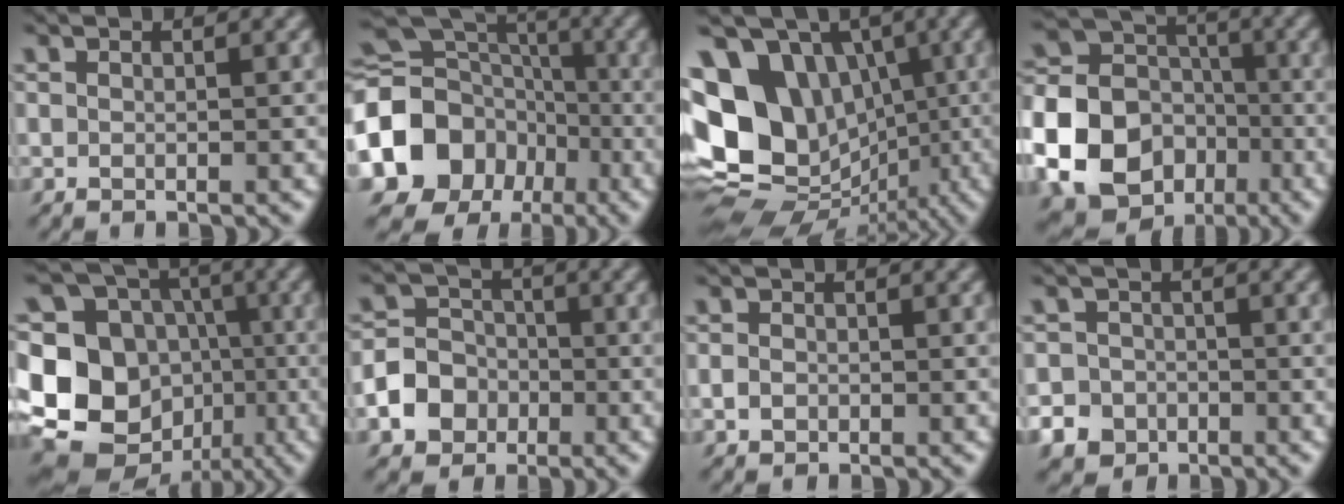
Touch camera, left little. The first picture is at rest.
{"total": 13.7, "force": [-4.3, 11.5, 6.2], "torque": [-0.153, -0.003, -0.097]}
{"total": 15.0, "force": [0.5, 12.0, 9.0], "torque": [-0.182, 0.021, 0.006]}
{"total": 21.4, "force": [-7.4, 19.0, 6.7], "torque": [-0.193, -0.037, -0.155]}
{"total": 14.4, "force": [-2.7, 12.6, 6.4], "torque": [-0.159, 0.007, -0.060]}
{"total": 5.2, "force": [-2.1, 4.4, 1.8], "torque": [-0.019, 0.001, -0.062]}
{"total": 1.1, "force": [-0.5, 0.9, 0.4], "torque": [-0.009, -0.001, -0.013]}
{"total": 8.4, "force": [-4.7, 6.9, 1.3], "torque": [-0.032, -0.030, -0.098]}